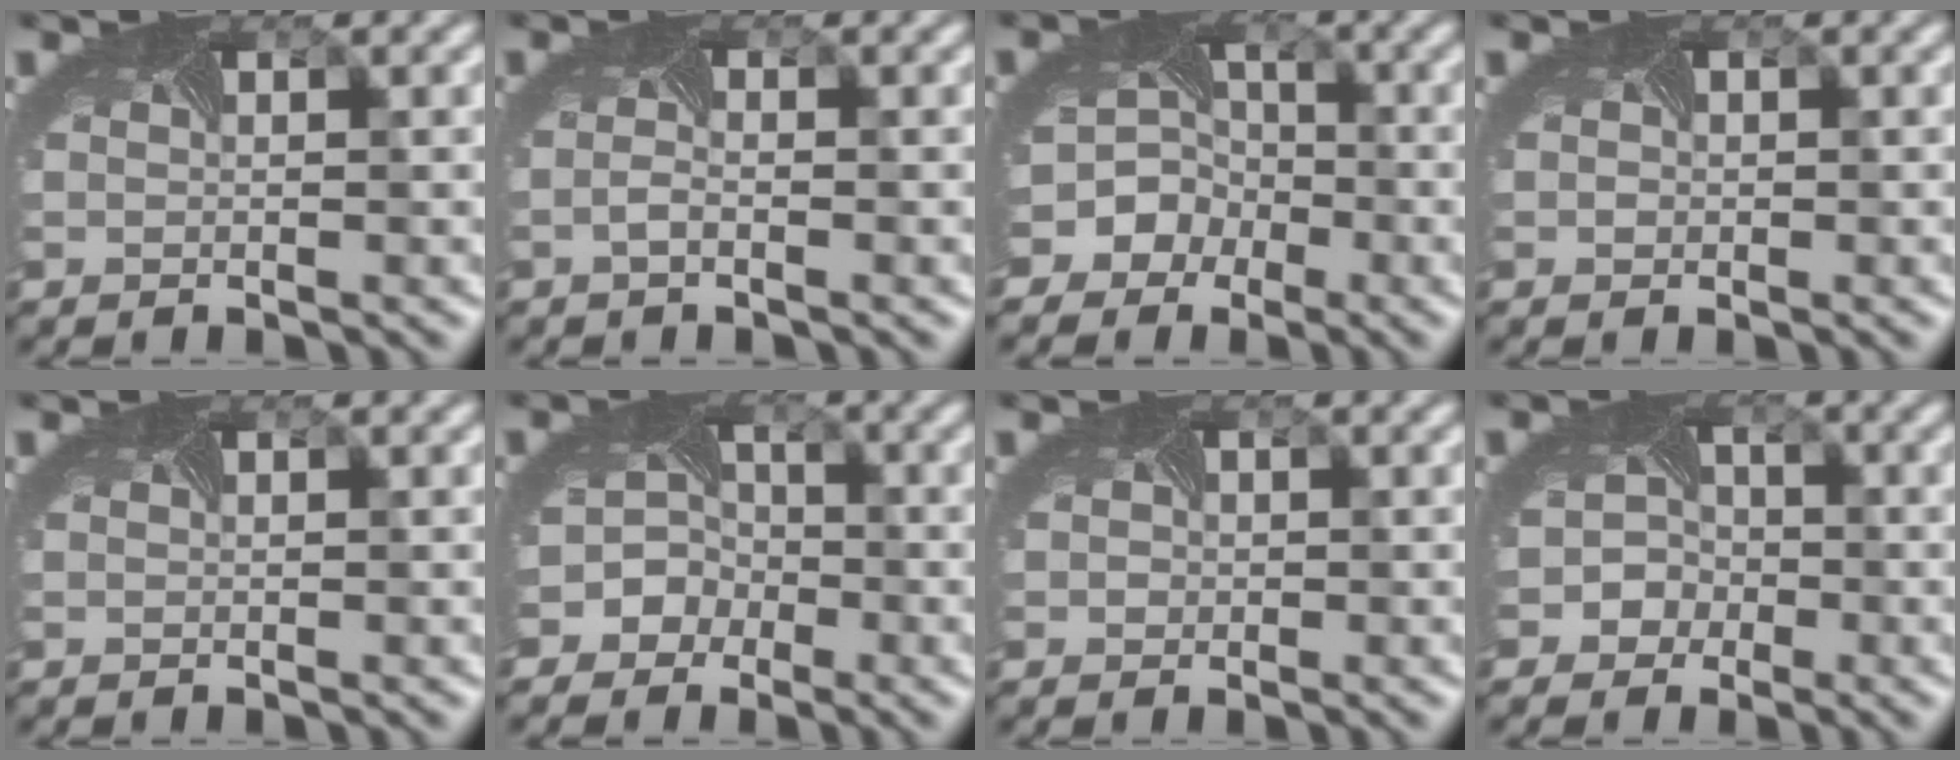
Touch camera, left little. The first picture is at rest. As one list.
[{"total": 0.8, "force": [-0.8, -0.1, 0.2], "torque": [-0.011, -0.002, -0.018]}, {"total": 7.2, "force": [-3.5, 6.1, 1.4], "torque": [-0.016, -0.007, -0.075]}, {"total": 0.6, "force": [0.0, 0.5, -0.2], "torque": [0.003, -0.003, -0.005]}, {"total": 0.0}, {"total": 4.1, "force": [-2.2, 3.4, 0.5], "torque": [0.021, 0.005, -0.044]}, {"total": 1.0, "force": [0.2, 1.0, 0.1], "torque": [-0.001, 0.000, -0.006]}, {"total": 3.1, "force": [-1.4, 2.7, 0.5], "torque": [0.015, 0.006, -0.025]}]